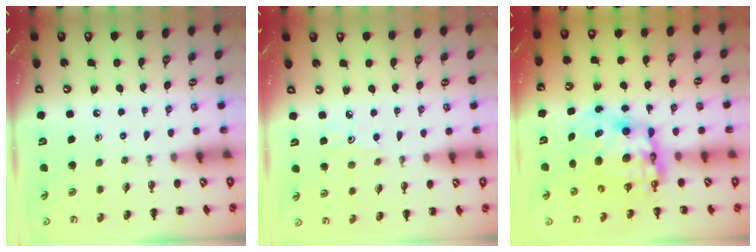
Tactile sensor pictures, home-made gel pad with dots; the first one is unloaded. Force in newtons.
{"total": 4.0, "press": 3.7, "slide": 1.4}
{"total": 12.1, "press": 11.7, "slide": 3.1}